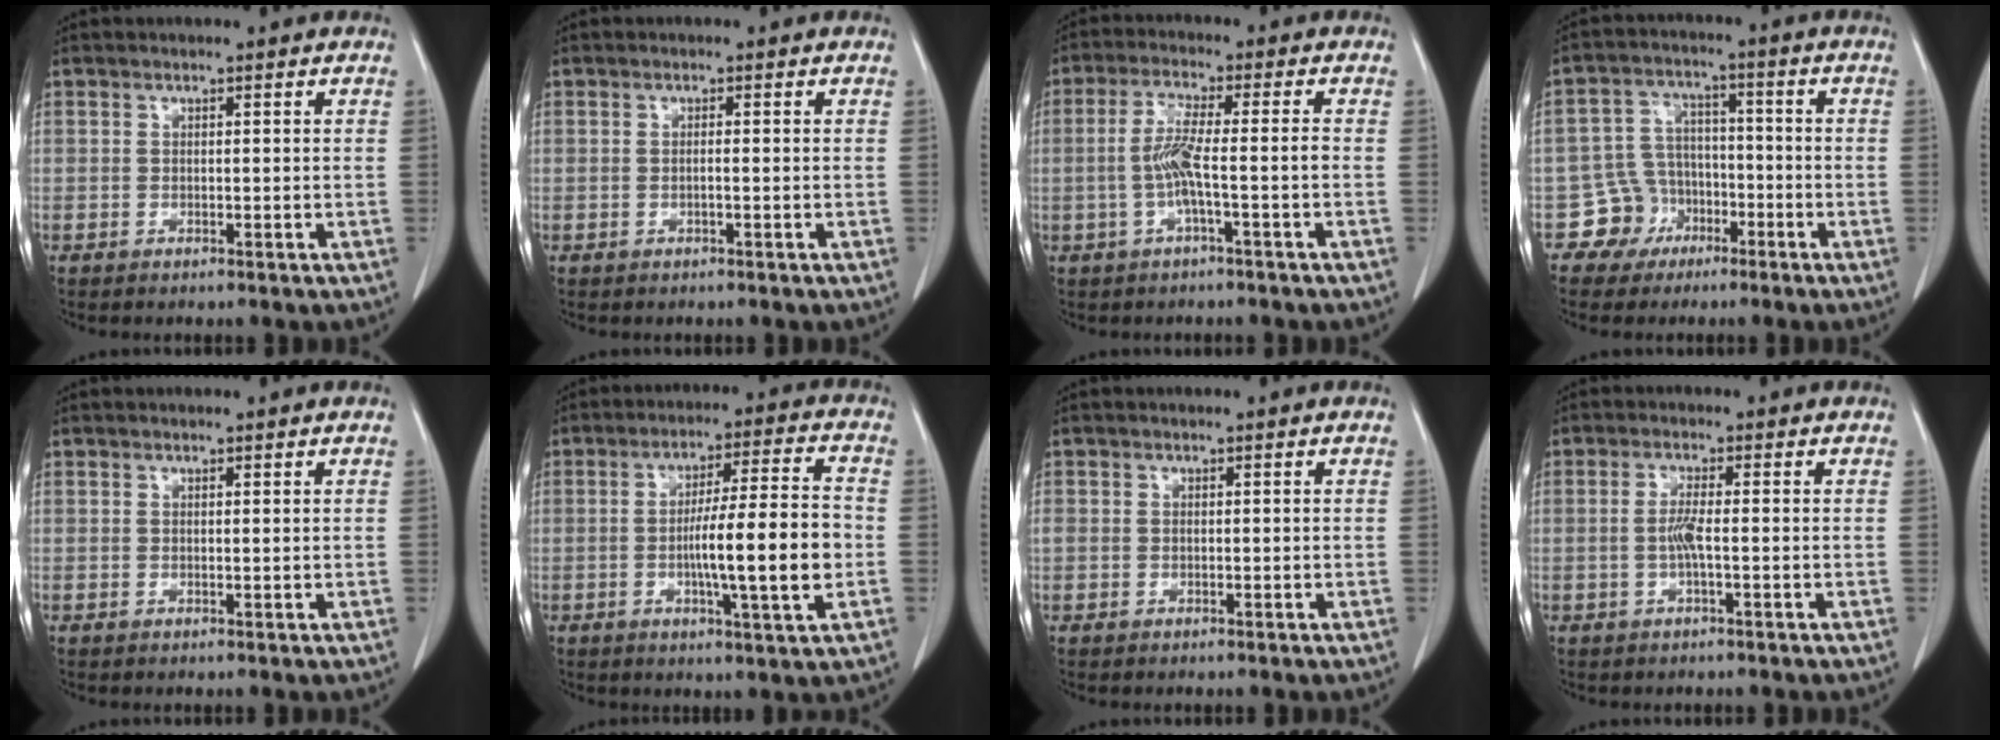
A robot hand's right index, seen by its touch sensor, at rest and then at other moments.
{"total": 0.7, "force": [-0.2, 0.0, 0.7], "torque": [-0.013, 0.000, -0.003]}
{"total": 5.7, "force": [-1.4, -0.1, 5.5], "torque": [-0.116, 0.010, -0.025]}
{"total": 6.6, "force": [-3.4, 5.7, 0.1], "torque": [0.010, 0.017, -0.056]}
{"total": 0.0}
{"total": 12.6, "force": [-2.1, 0.3, 12.4], "torque": [-0.200, 0.001, -0.039]}
{"total": 1.0, "force": [0.0, 0.8, 0.6], "torque": [-0.022, 0.011, 0.005]}
{"total": 2.7, "force": [-0.5, 0.0, 2.6], "torque": [-0.057, -0.002, -0.011]}